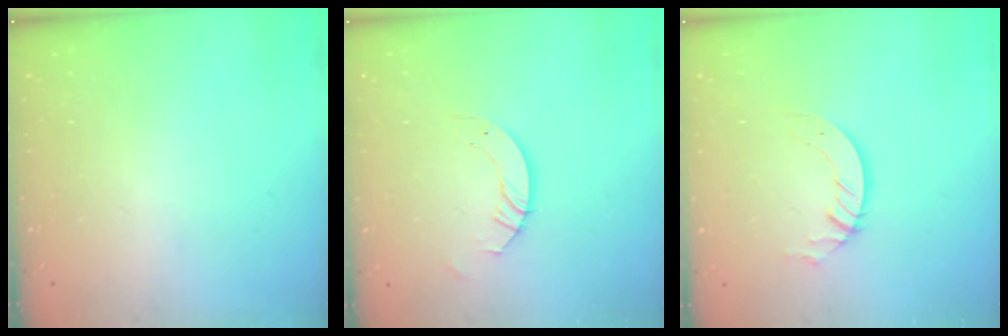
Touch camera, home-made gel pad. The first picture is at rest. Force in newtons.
{"total": 3.3, "press": 3.3, "slide": 0.2}
{"total": 2.8, "press": 2.8, "slide": 0.2}